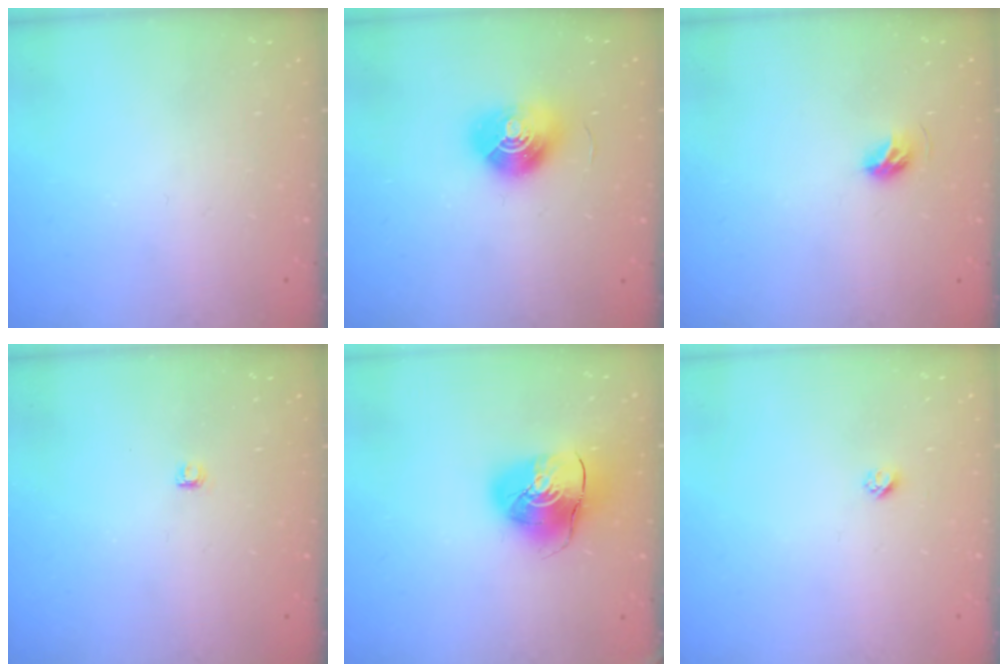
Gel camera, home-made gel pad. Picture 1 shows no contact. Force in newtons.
{"total": 10.4, "press": 10.4, "slide": 0.3}
{"total": 5.3, "press": 5.2, "slide": 0.9}
{"total": 2.8, "press": 2.8, "slide": 0.4}
{"total": 10.6, "press": 10.5, "slide": 1.5}
{"total": 2.3, "press": 2.3, "slide": 0.2}